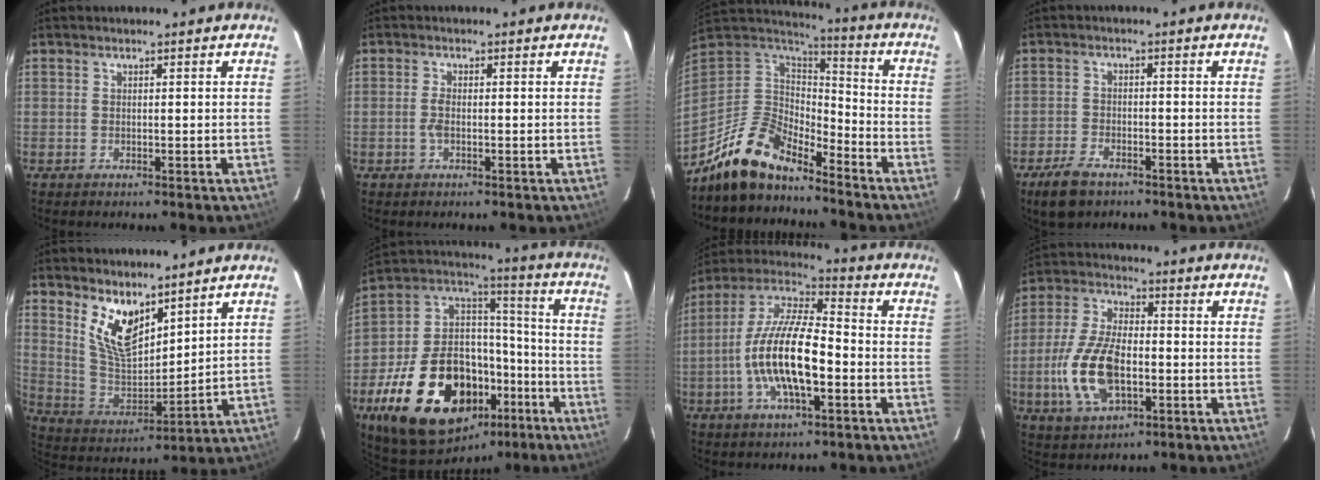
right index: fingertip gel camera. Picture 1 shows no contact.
{"total": 2.0, "force": [-0.5, 0.8, 1.8], "torque": [-0.040, 0.001, -0.011]}
{"total": 14.8, "force": [-12.2, 5.2, 6.6], "torque": [-0.146, 0.000, -0.234]}
{"total": 6.6, "force": [-4.7, 3.3, 3.2], "torque": [-0.090, -0.004, -0.085]}
{"total": 11.2, "force": [7.6, 4.7, 6.7], "torque": [-0.129, -0.010, 0.159]}
{"total": 29.3, "force": [-14.6, 17.5, 18.4], "torque": [-0.375, 0.028, -0.216]}
{"total": 16.4, "force": [-4.0, 5.3, 15.0], "torque": [-0.294, 0.000, -0.082]}
{"total": 14.7, "force": [-3.6, 7.4, 12.2], "torque": [-0.266, 0.001, -0.062]}